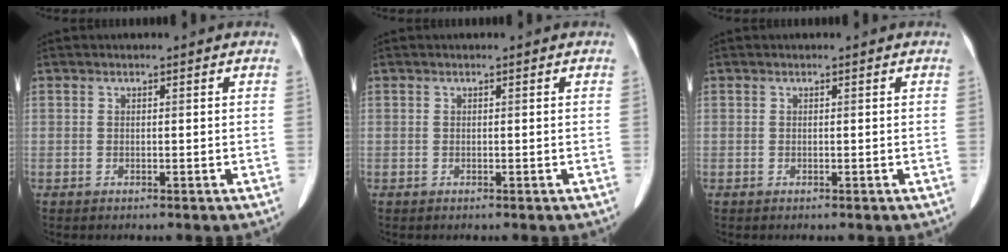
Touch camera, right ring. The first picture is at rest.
{"total": 0.0}
{"total": 0.0}